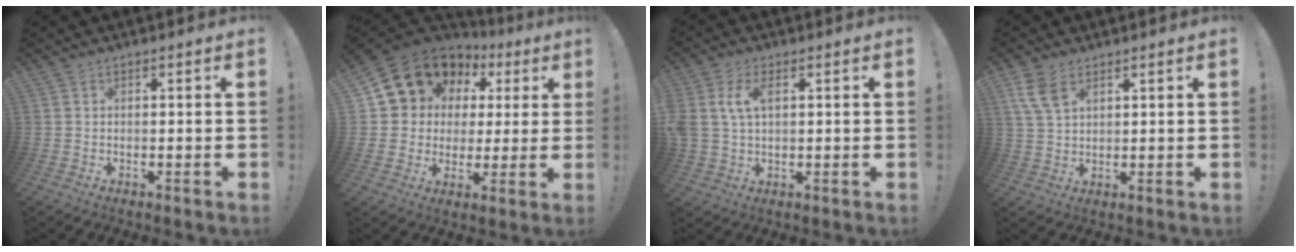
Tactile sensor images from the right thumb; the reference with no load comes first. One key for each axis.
{"total": 12.2, "fx": 6.8, "fy": 9.8, "fz": 3.0, "tx": -0.049, "ty": -0.051, "tz": 0.142}
{"total": 7.3, "fx": 2.2, "fy": 4.3, "fz": 5.5, "tx": -0.122, "ty": 0.001, "tz": 0.039}
{"total": 6.8, "fx": 3.8, "fy": 3.7, "fz": 4.3, "tx": -0.093, "ty": -0.009, "tz": 0.075}